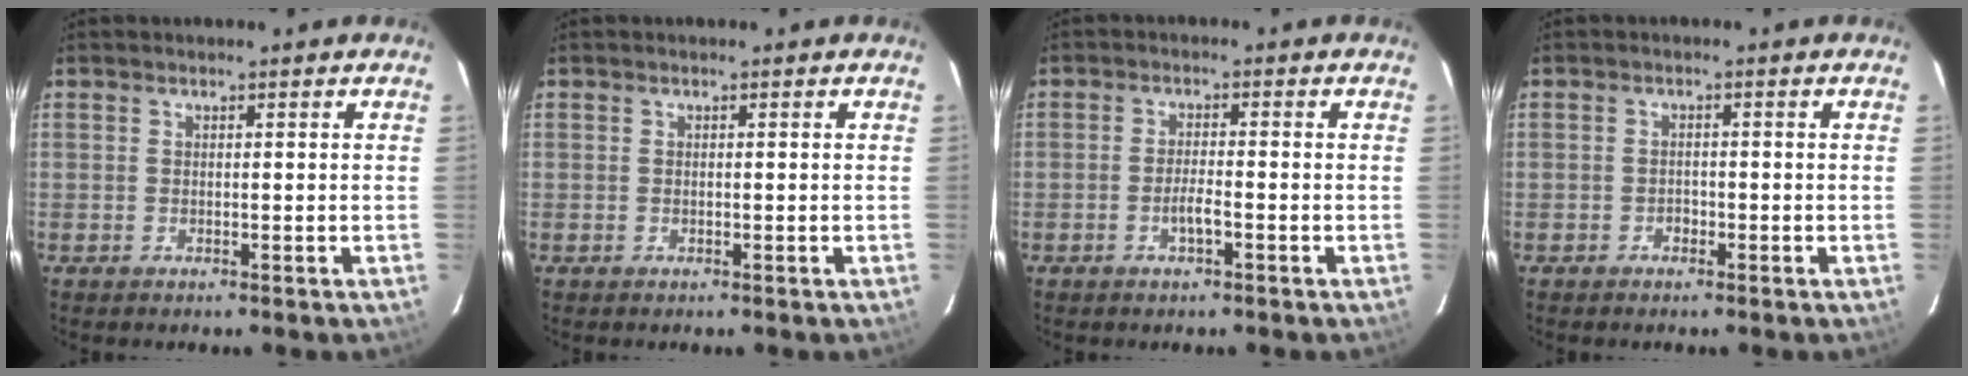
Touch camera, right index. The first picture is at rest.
{"total": 0.0}
{"total": 2.7, "force": [-1.4, 0.5, 2.2], "torque": [-0.046, -0.001, -0.026]}
{"total": 1.2, "force": [-0.8, 0.9, 0.1], "torque": [-0.001, 0.001, -0.012]}